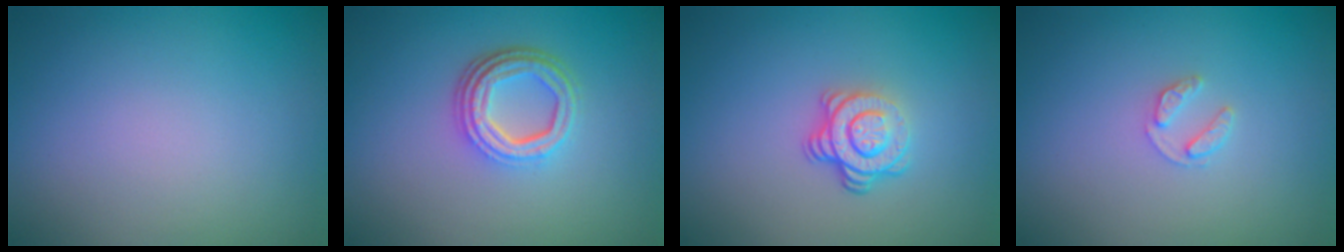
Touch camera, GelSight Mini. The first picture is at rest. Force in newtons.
{"total": 4.3, "press": 3.3, "slide": 2.9}
{"total": 3.7, "press": 2.6, "slide": 2.7}
{"total": 1.3, "press": 1.3, "slide": 0.2}